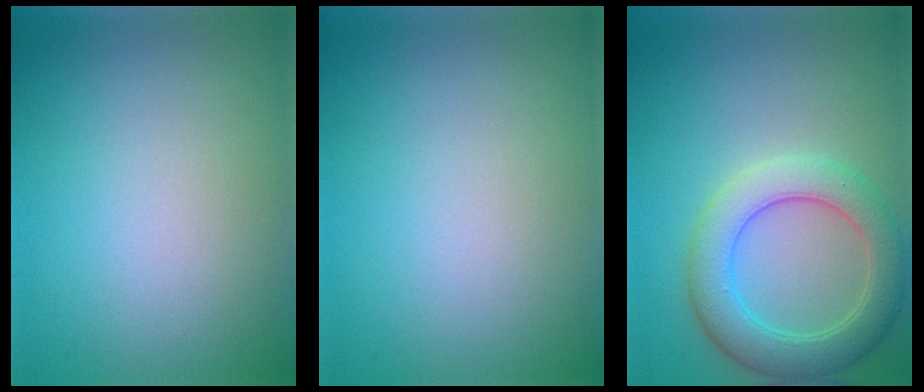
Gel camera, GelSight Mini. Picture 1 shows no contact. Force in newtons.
{"total": 0.0}
{"total": 5.5, "press": 5.5, "slide": 0.1}